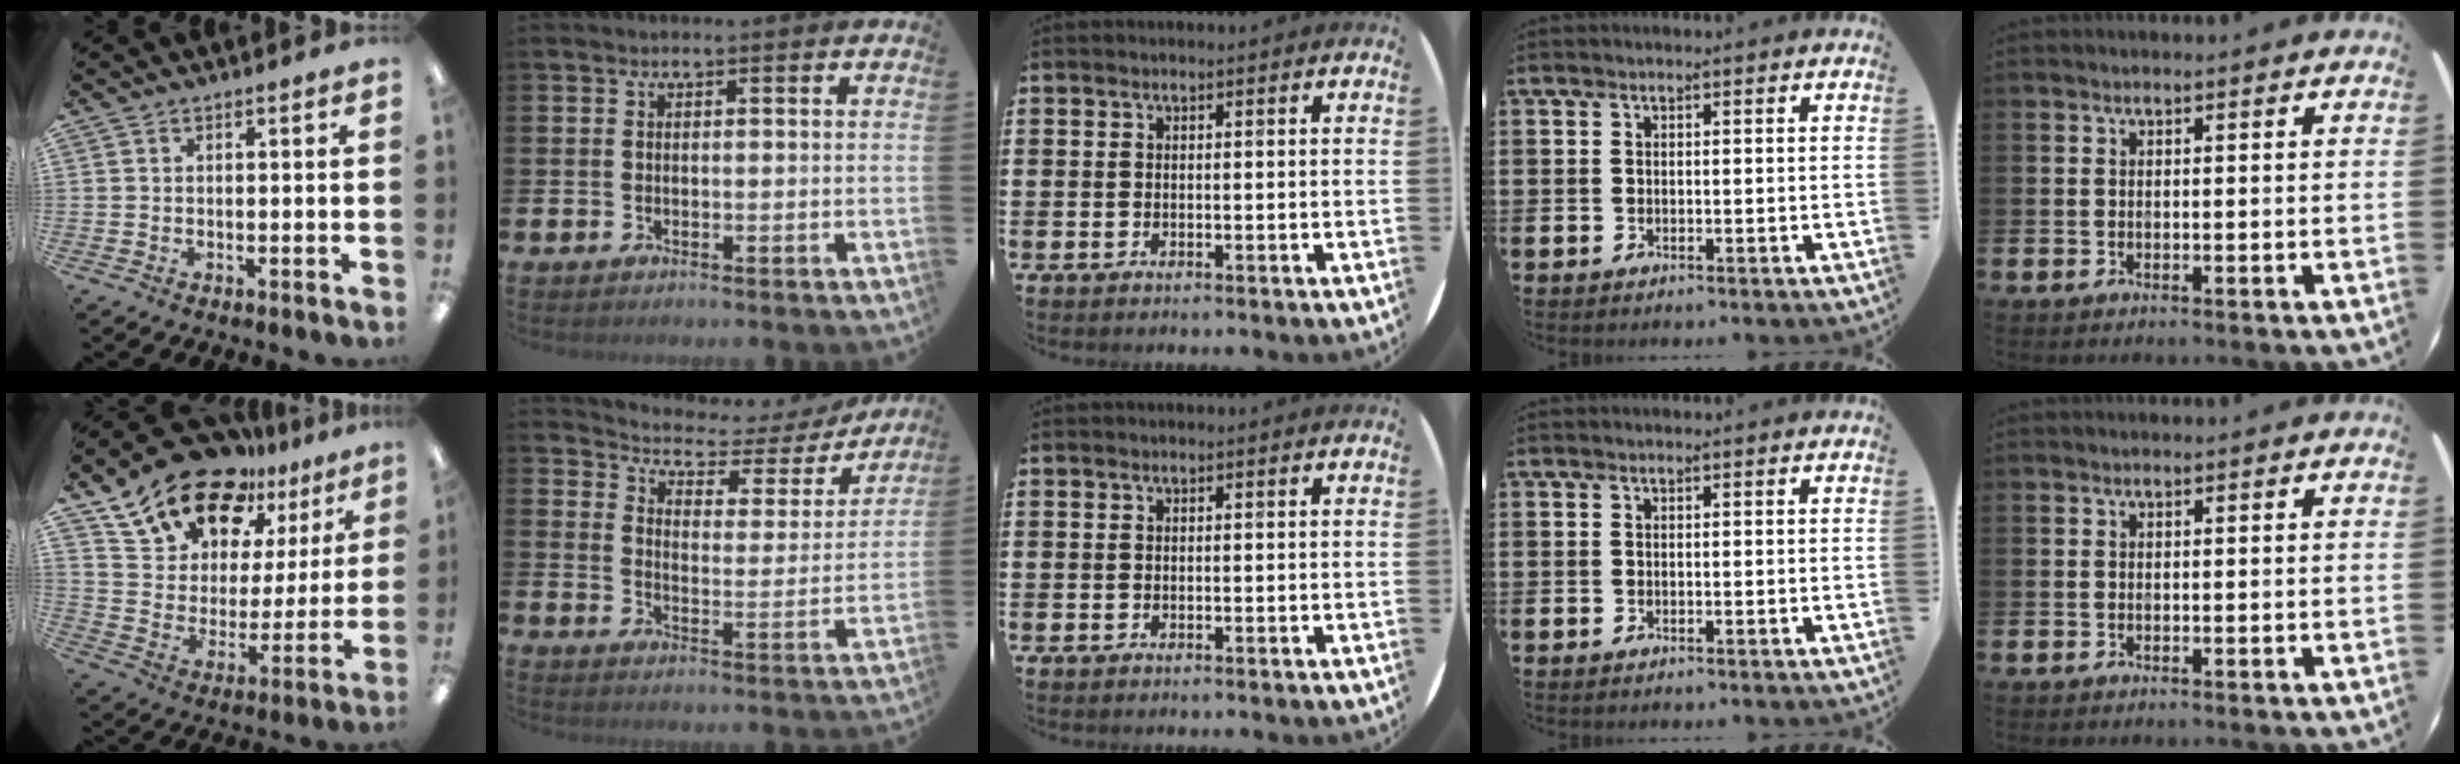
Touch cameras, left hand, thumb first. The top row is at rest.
{"thumb": {"total": 17.9, "force": [13.8, 9.1, 6.7], "torque": [-0.137, -0.089, 0.252]}, "index": {"total": 4.3, "force": [3.8, 1.8, 0.9], "torque": [-0.047, -0.030, 0.055]}}